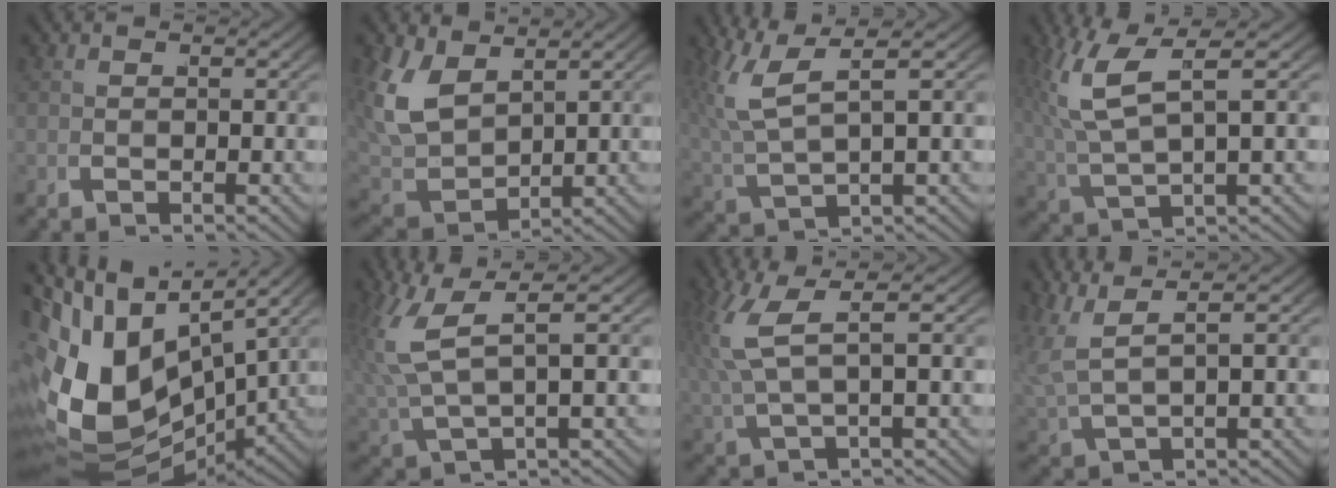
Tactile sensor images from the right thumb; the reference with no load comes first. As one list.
[{"total": 7.2, "force": [1.4, 5.2, 4.8], "torque": [-0.137, -0.030, 0.050]}, {"total": 6.7, "force": [3.0, 3.4, 5.0], "torque": [-0.111, -0.002, 0.062]}, {"total": 6.9, "force": [1.9, 3.8, 5.4], "torque": [-0.122, -0.007, 0.045]}, {"total": 22.3, "force": [-1.6, 17.1, 14.2], "torque": [-0.306, -0.066, 0.000]}, {"total": 7.4, "force": [2.2, 4.0, 5.9], "torque": [-0.134, -0.009, 0.049]}, {"total": 5.8, "force": [2.2, 2.2, 4.9], "torque": [-0.104, 0.003, 0.045]}, {"total": 6.1, "force": [3.4, 2.9, 4.1], "torque": [-0.089, 0.005, 0.067]}]